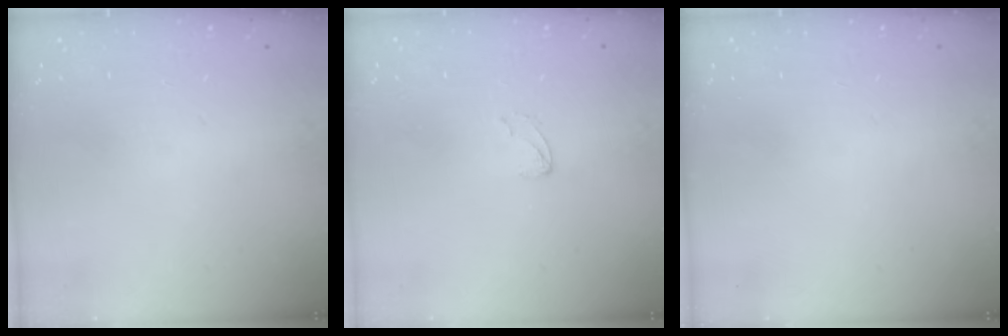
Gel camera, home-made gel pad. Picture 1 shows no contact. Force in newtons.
{"total": 2.8, "press": 2.8, "slide": 0.3}
{"total": 0.0}